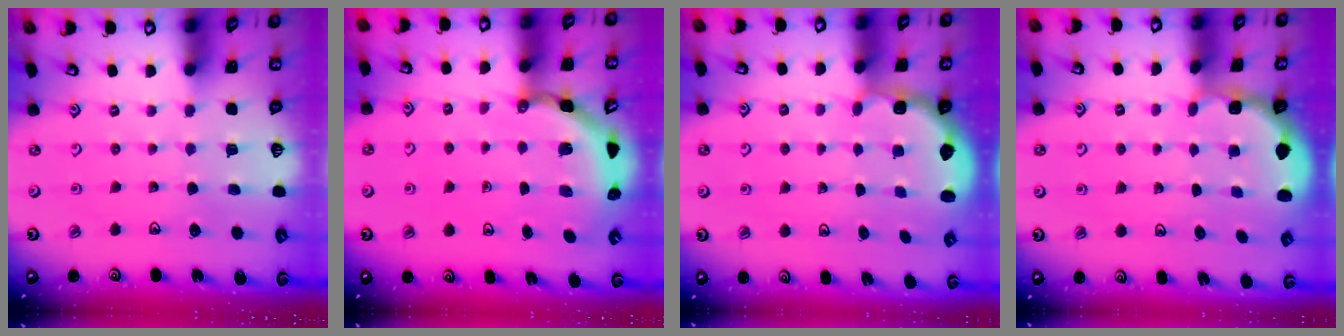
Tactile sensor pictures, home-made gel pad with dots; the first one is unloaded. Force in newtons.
{"total": 4.3, "press": 3.9, "slide": 1.8}
{"total": 2.6, "press": 2.1, "slide": 1.5}
{"total": 1.8, "press": 1.6, "slide": 0.7}